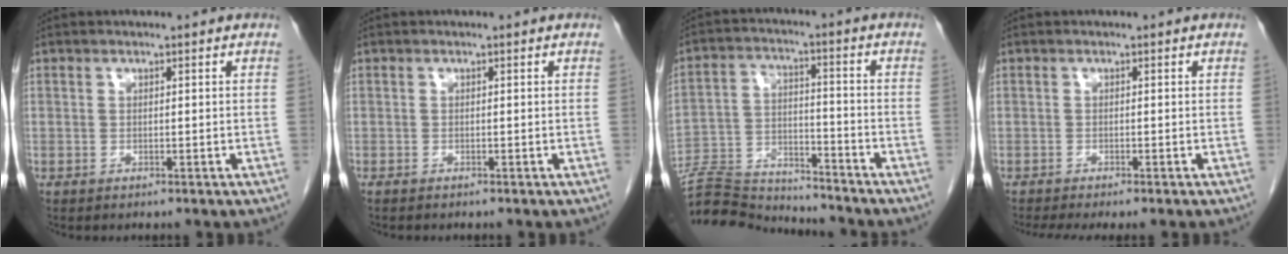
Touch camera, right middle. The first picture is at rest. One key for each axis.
{"total": 1.3, "fx": -1.1, "fy": 0.2, "fz": 0.6, "tx": -0.009, "ty": -0.003, "tz": -0.012}
{"total": 14.2, "fx": -14.0, "fy": 1.0, "fz": 2.0, "tx": -0.033, "ty": 0.019, "tz": -0.234}
{"total": 5.4, "fx": -4.6, "fy": 0.3, "fz": 3.0, "tx": -0.037, "ty": -0.011, "tz": -0.071}